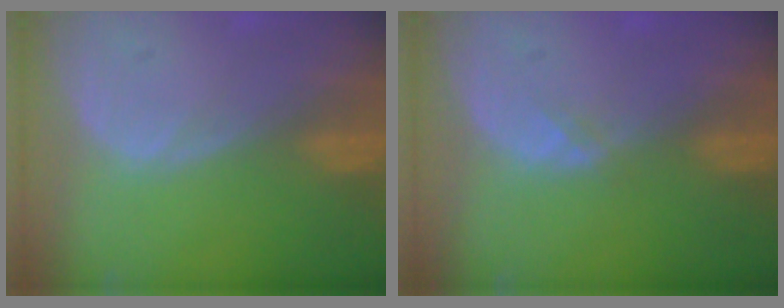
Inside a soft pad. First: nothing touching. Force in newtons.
{"total": 1.1, "press": 0.8, "slide": 0.7}